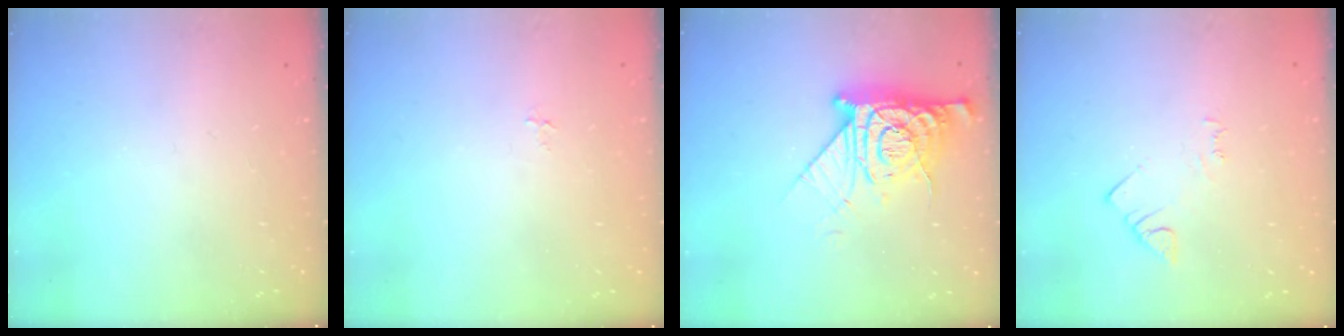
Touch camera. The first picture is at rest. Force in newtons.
{"total": 2.7, "press": 2.7, "slide": 0.3}
{"total": 8.9, "press": 8.8, "slide": 1.1}
{"total": 3.5, "press": 3.5, "slide": 0.5}